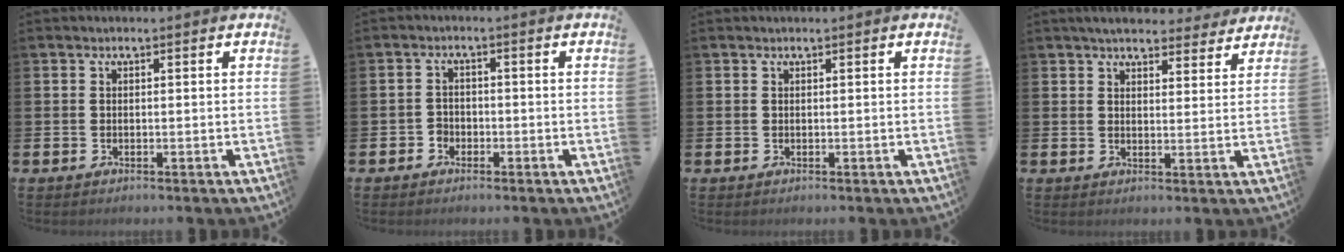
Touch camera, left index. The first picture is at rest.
{"total": 1.9, "force": [-1.2, 1.5, 0.1], "torque": [-0.014, 0.008, -0.025]}
{"total": 0.0}
{"total": 4.9, "force": [4.6, 1.2, 0.9], "torque": [-0.018, -0.027, 0.080]}